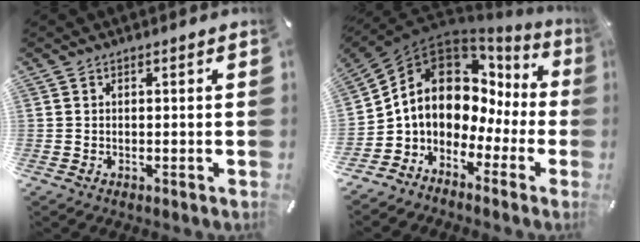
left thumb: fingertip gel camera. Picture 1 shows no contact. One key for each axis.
{"total": 11.7, "fx": 2.3, "fy": 9.5, "fz": 6.3, "tx": -0.130, "ty": -0.030, "tz": 0.036}